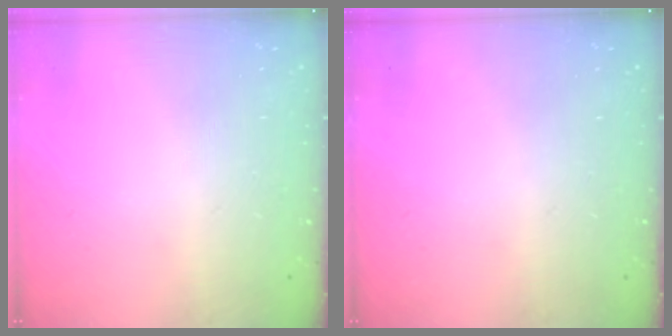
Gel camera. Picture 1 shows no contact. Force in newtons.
{"total": 0.0}